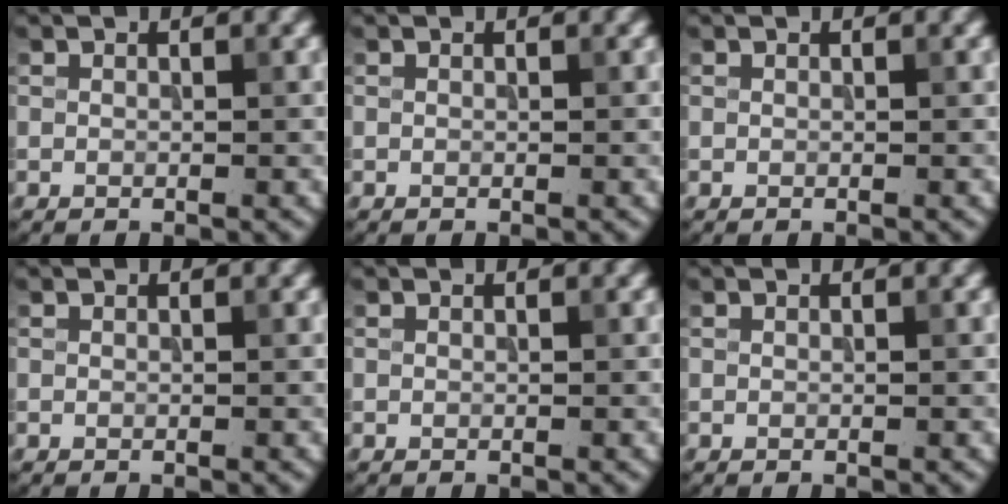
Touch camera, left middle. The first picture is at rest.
{"total": 0.0}
{"total": 0.0}
{"total": 0.0}
{"total": 0.0}
{"total": 0.0}